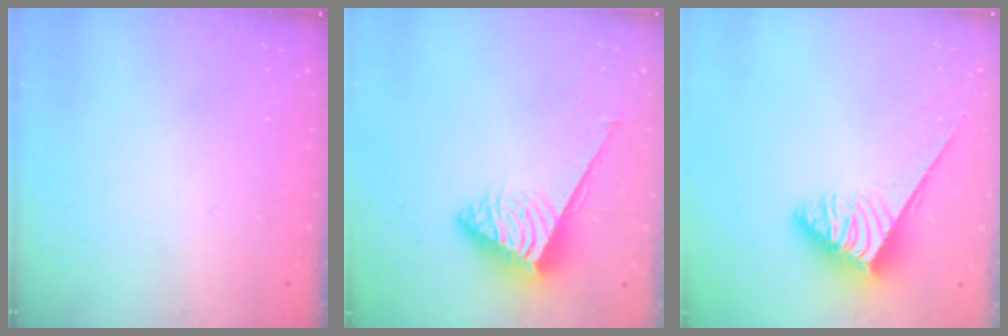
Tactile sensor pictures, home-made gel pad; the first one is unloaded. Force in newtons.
{"total": 4.1, "press": 4.1, "slide": 0.1}
{"total": 3.8, "press": 3.8, "slide": 0.5}